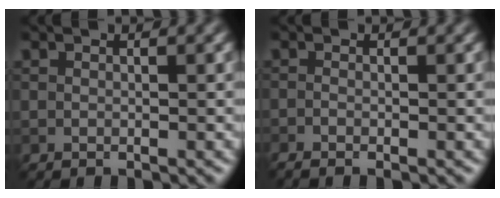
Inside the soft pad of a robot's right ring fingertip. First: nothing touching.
{"total": 1.5, "force": [-0.9, 0.4, 1.1], "torque": [-0.023, -0.007, -0.018]}